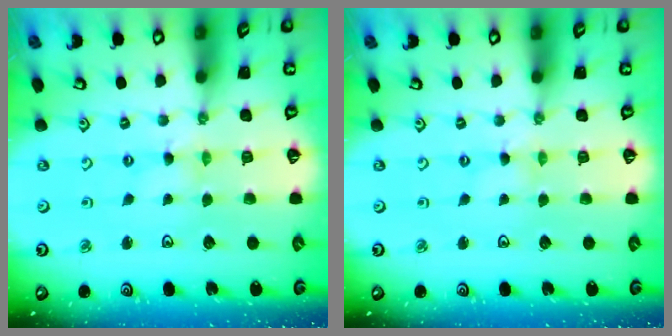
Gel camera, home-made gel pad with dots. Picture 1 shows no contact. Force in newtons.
{"total": 0.0}